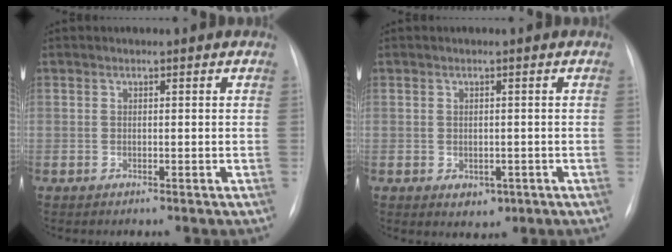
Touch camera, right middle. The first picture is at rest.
{"total": 2.7, "force": [-1.1, 1.9, 1.5], "torque": [-0.014, -0.001, -0.003]}